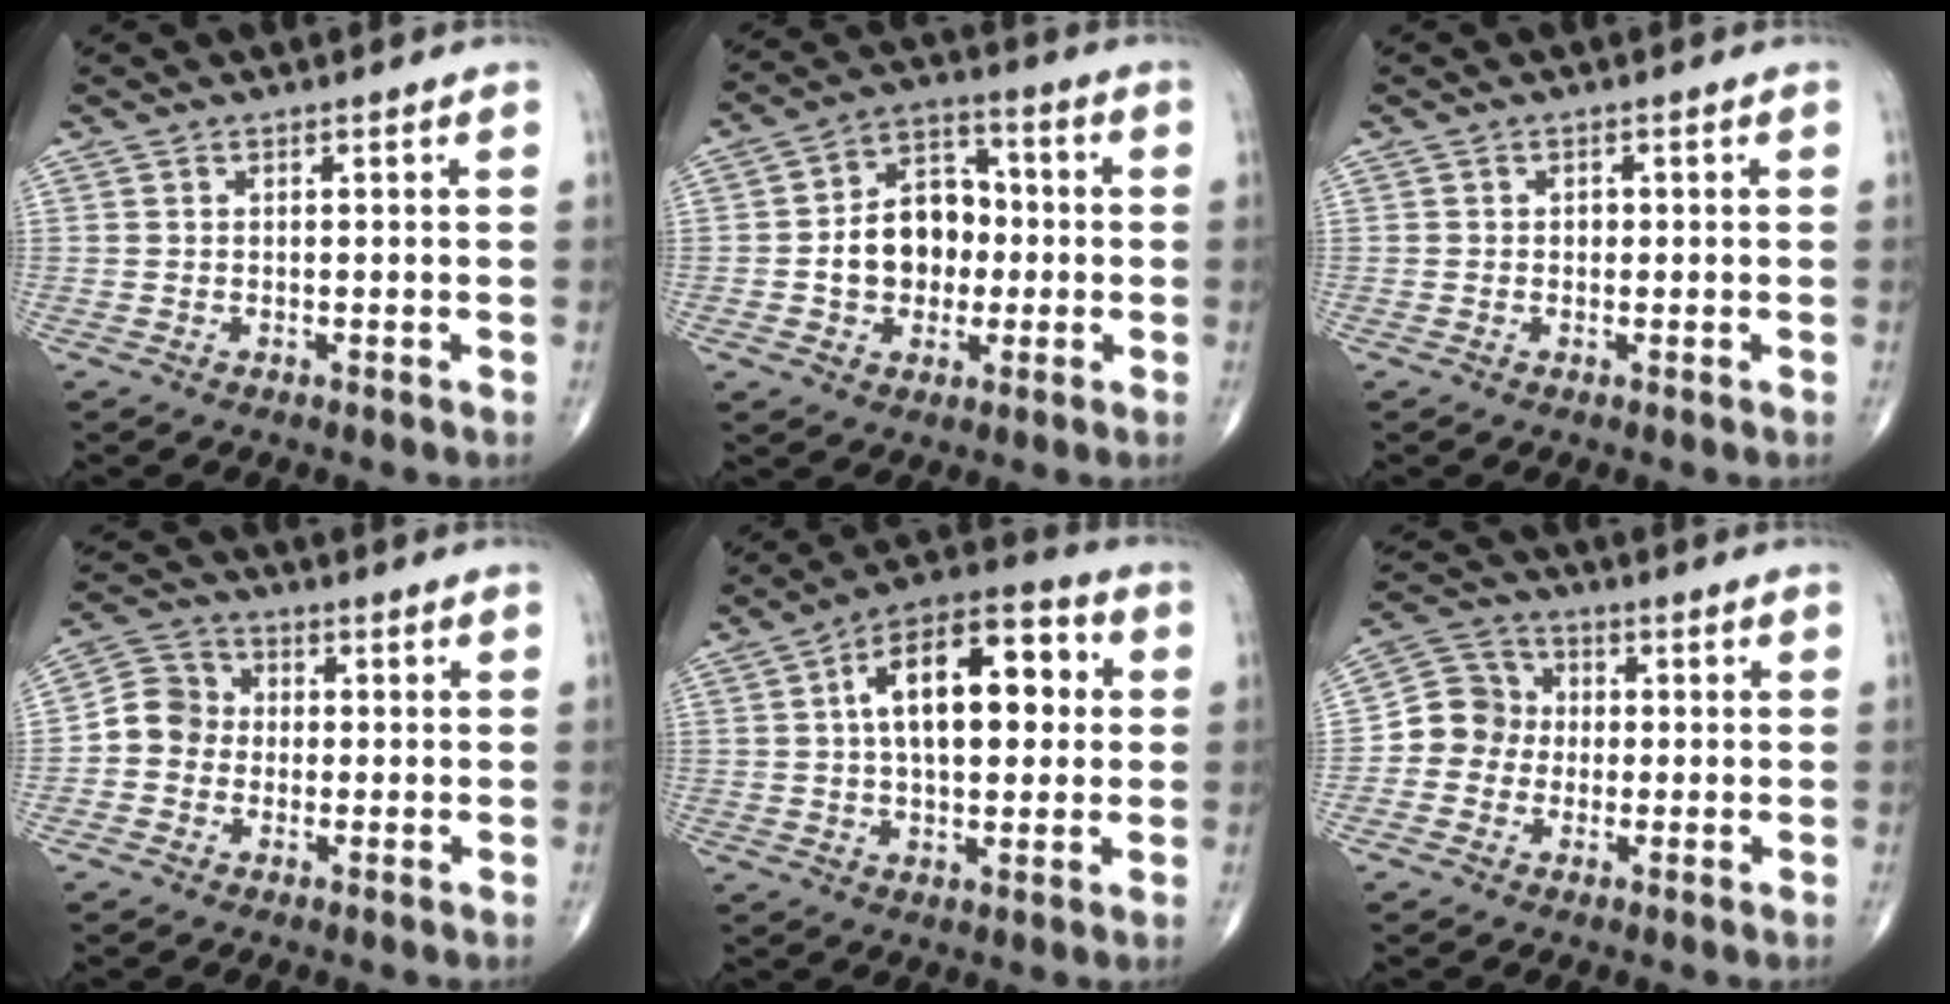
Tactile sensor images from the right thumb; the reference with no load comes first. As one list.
[{"total": 12.2, "force": [-1.0, 9.3, 7.8], "torque": [-0.084, 0.032, -0.023]}, {"total": 1.0, "force": [0.0, 0.8, 0.5], "torque": [-0.001, 0.003, -0.003]}, {"total": 6.6, "force": [-1.0, 6.0, 2.6], "torque": [-0.026, 0.026, -0.035]}, {"total": 17.5, "force": [3.1, 9.0, 14.7], "torque": [-0.208, 0.027, 0.041]}, {"total": 7.8, "force": [-0.9, 7.2, 2.8], "torque": [-0.024, 0.029, -0.031]}]